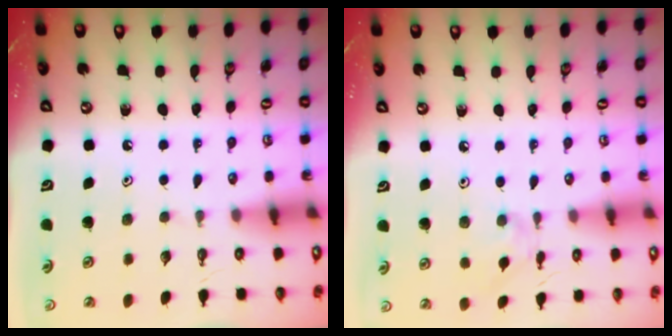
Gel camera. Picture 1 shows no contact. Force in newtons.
{"total": 1.4, "press": 1.3, "slide": 0.2}